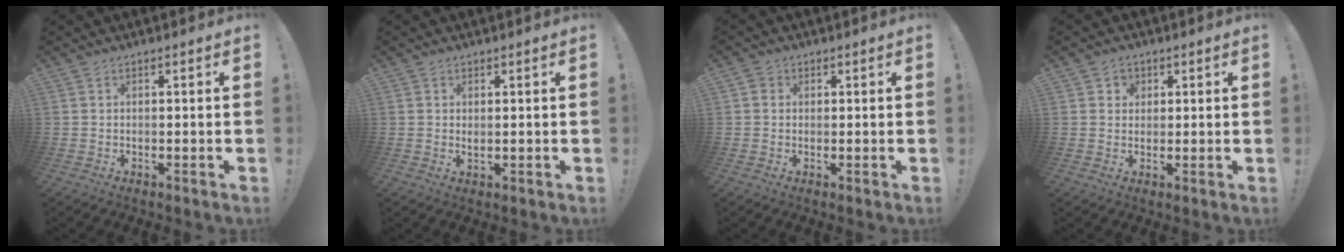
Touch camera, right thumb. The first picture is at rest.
{"total": 0.9, "force": [0.5, 0.5, 0.5], "torque": [-0.001, -0.004, 0.007]}
{"total": 1.8, "force": [0.6, 1.6, 0.5], "torque": [-0.006, 0.001, 0.010]}
{"total": 2.9, "force": [1.1, 2.6, 0.6], "torque": [-0.004, -0.004, 0.018]}